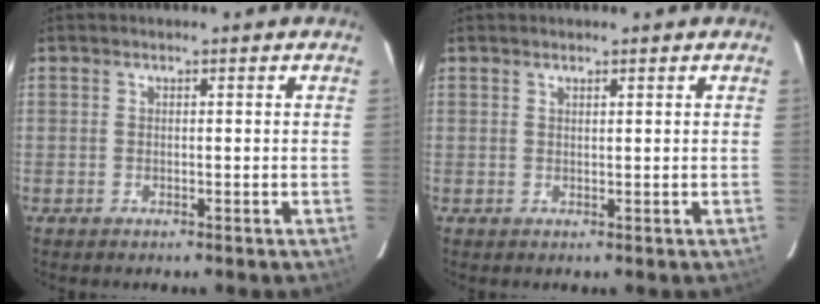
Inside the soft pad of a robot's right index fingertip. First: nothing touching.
{"total": 0.8, "force": [0.7, 0.0, 0.4], "torque": [-0.007, -0.001, 0.012]}